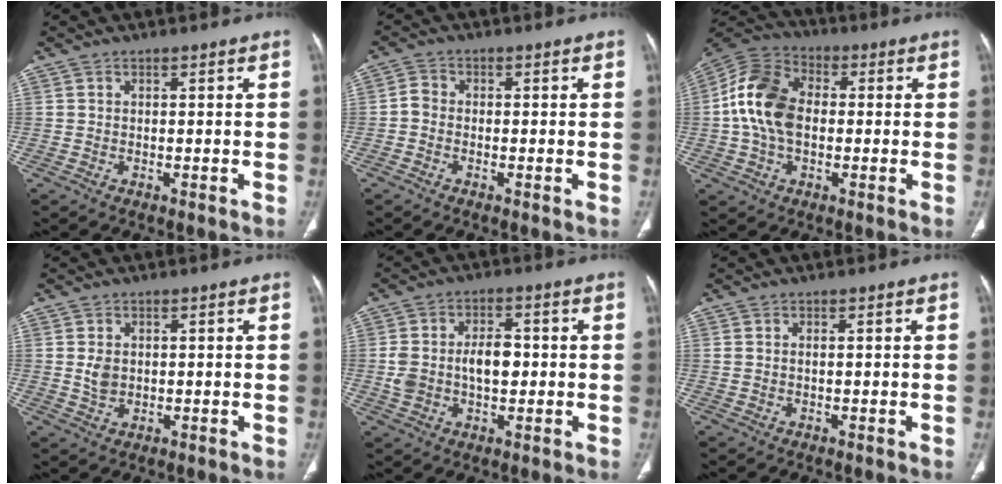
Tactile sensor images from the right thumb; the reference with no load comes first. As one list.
[{"total": 2.1, "force": [-0.7, 1.7, 1.1], "torque": [-0.017, 0.006, -0.024]}, {"total": 13.6, "force": [0.0, 9.3, 10.0], "torque": [-0.183, 0.024, -0.010]}, {"total": 2.8, "force": [0.3, 2.1, 1.8], "torque": [-0.028, -0.004, 0.011]}, {"total": 8.6, "force": [-0.1, 5.4, 6.7], "torque": [-0.114, 0.019, 0.003]}, {"total": 0.9, "force": [0.3, 0.4, 0.7], "torque": [-0.024, 0.010, 0.012]}]